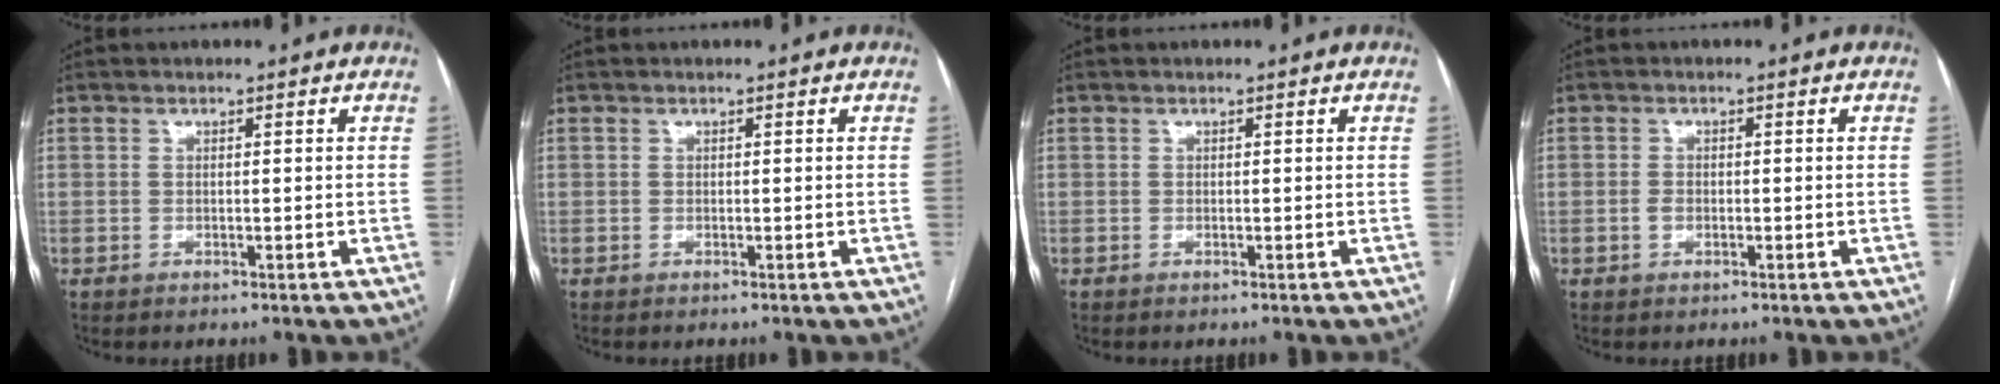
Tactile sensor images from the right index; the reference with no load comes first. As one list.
[{"total": 0.0}, {"total": 0.0}, {"total": 1.1, "force": [-0.3, 0.8, 0.7], "torque": [-0.013, 0.003, -0.004]}]